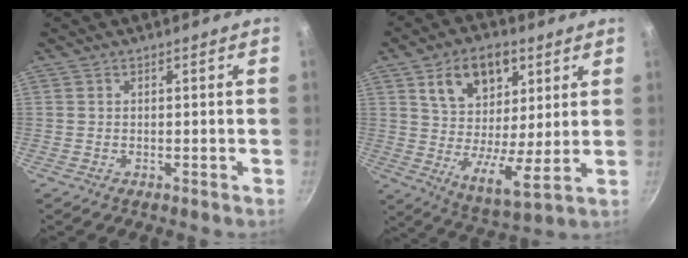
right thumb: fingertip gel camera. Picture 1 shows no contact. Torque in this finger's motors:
{"motor_torque": [-0.85, 1.71, 0.16, -0.01, 0.41]}